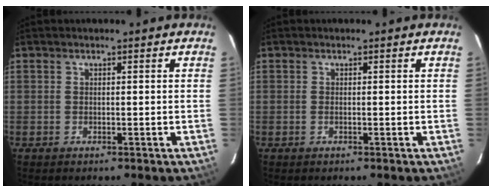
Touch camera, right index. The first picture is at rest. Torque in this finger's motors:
{"motor_torque": [-0.08, -0.04, -0.04, 0.00]}